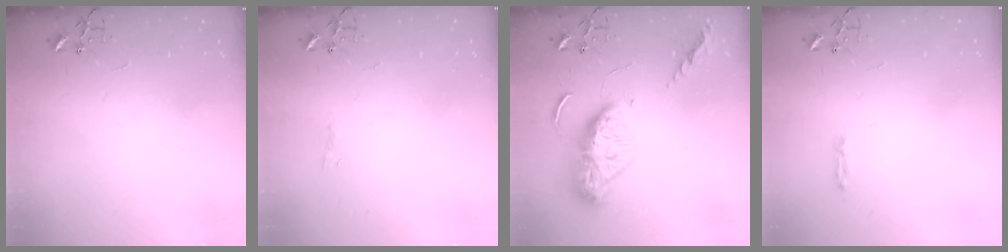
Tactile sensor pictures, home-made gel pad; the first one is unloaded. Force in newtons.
{"total": 4.2, "press": 4.2, "slide": 0.3}
{"total": 13.5, "press": 13.5, "slide": 1.2}
{"total": 3.6, "press": 3.6, "slide": 0.4}